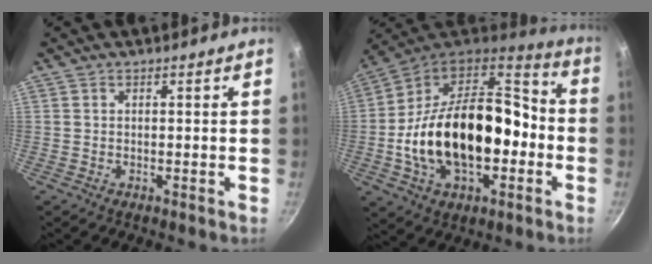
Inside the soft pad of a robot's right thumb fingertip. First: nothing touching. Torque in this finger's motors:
{"motor_torque": [0.88, 2.70, 1.43, -1.34, 0.55]}